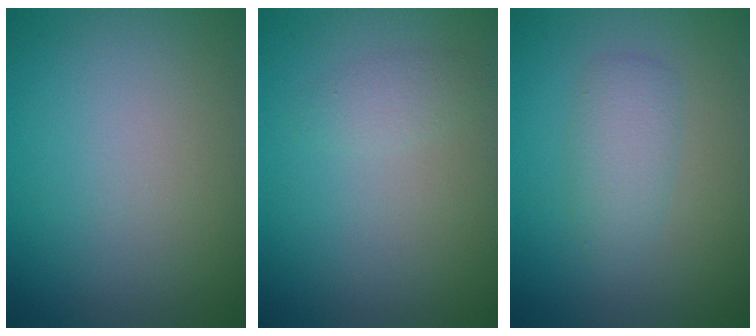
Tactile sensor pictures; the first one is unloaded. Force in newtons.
{"total": 1.2, "press": 1.2, "slide": 0.0}
{"total": 2.3, "press": 2.3, "slide": 0.1}